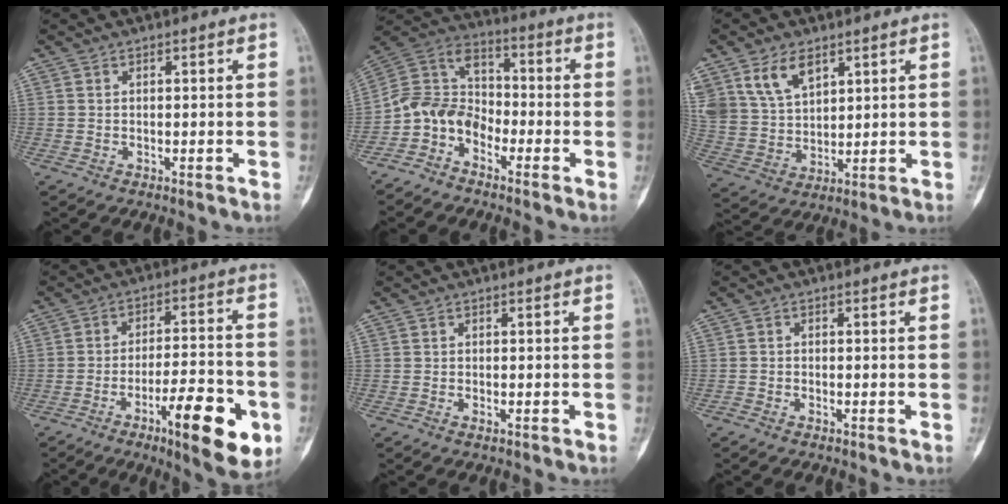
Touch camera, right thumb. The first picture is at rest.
{"total": 10.2, "force": [-5.1, 7.6, 4.6], "torque": [-0.075, 0.070, -0.117]}
{"total": 10.4, "force": [6.0, 6.3, 5.6], "torque": [-0.093, -0.019, 0.131]}
{"total": 16.3, "force": [-6.8, 4.4, 14.1], "torque": [-0.194, 0.024, -0.096]}
{"total": 0.9, "force": [-0.5, 0.4, 0.7], "torque": [-0.012, 0.002, -0.008]}
{"total": 1.0, "force": [-0.8, 0.4, 0.4], "torque": [-0.007, 0.003, -0.020]}